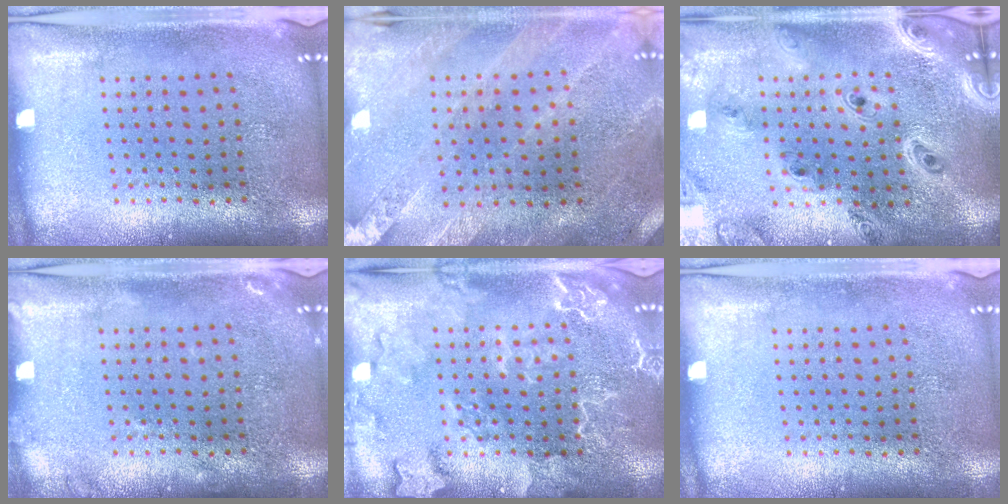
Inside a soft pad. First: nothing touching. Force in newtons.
{"total": 0.6, "press": 0.6, "slide": 0.2}
{"total": 2.5, "press": 2.2, "slide": 1.1}
{"total": 1.0, "press": 1.0, "slide": 0.3}
{"total": 4.0, "press": 4.0, "slide": 0.6}
{"total": 0.0}